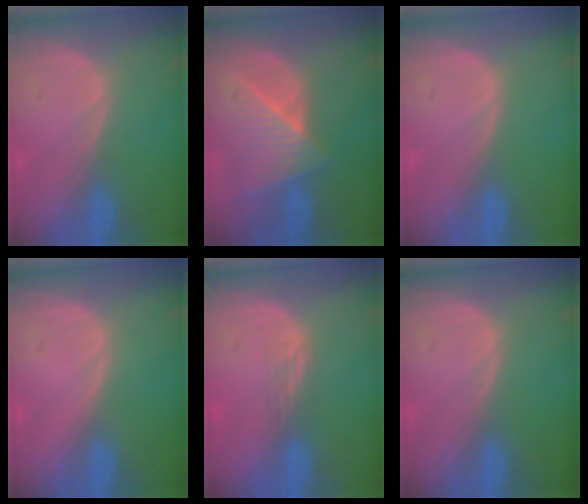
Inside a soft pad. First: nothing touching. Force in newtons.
{"total": 7.7, "press": 7.2, "slide": 2.7}
{"total": 0.0}
{"total": 0.0}
{"total": 1.8, "press": 1.3, "slide": 1.2}
{"total": 0.0}